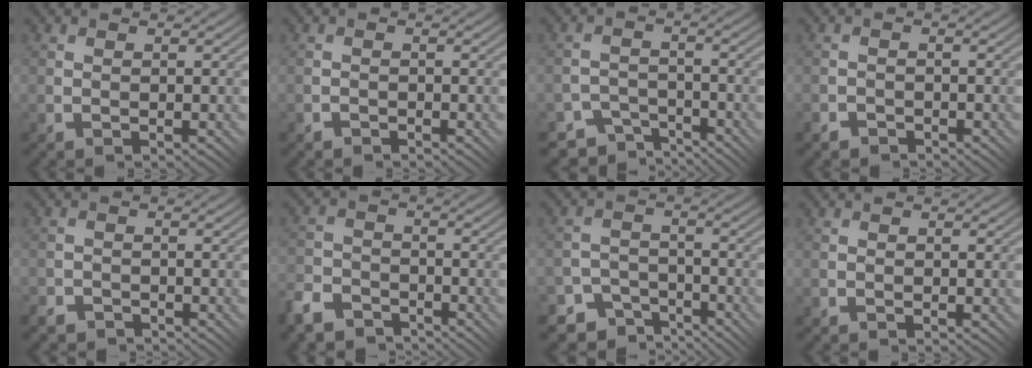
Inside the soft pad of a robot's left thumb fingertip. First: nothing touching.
{"total": 0.8, "force": [-0.7, 0.1, -0.1], "torque": [0.004, 0.006, -0.017]}
{"total": 4.5, "force": [-3.9, 2.1, 0.8], "torque": [-0.008, -0.006, -0.065]}
{"total": 1.5, "force": [-1.4, 0.5, 0.1], "torque": [0.001, 0.002, -0.032]}
{"total": 2.4, "force": [-2.2, 1.0, 0.1], "torque": [-0.003, 0.005, -0.043]}
{"total": 6.3, "force": [-5.1, 3.2, 1.9], "torque": [-0.045, -0.005, -0.111]}
{"total": 5.5, "force": [-4.7, 2.8, 0.8], "torque": [-0.009, -0.003, -0.080]}
{"total": 0.0}